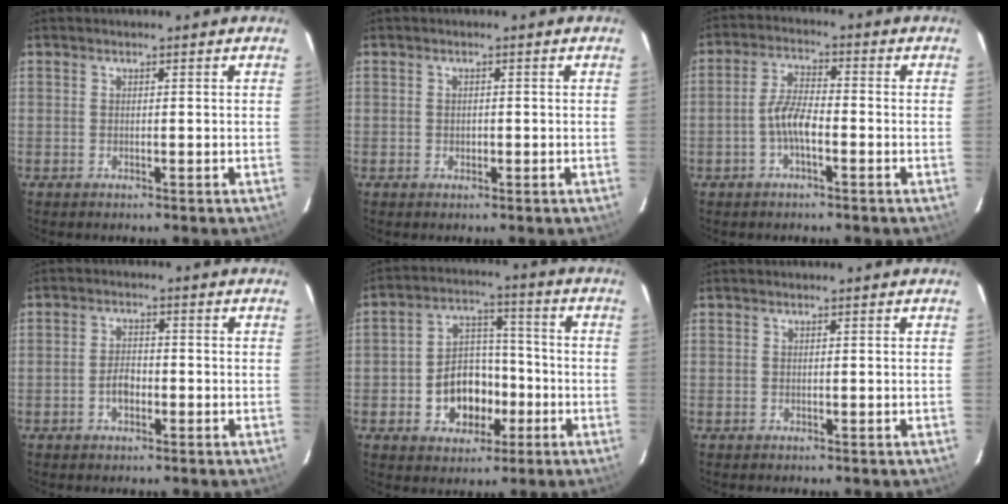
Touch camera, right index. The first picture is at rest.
{"total": 1.1, "force": [-0.2, 1.0, 0.5], "torque": [-0.007, 0.002, -0.003]}
{"total": 5.5, "force": [-2.0, 1.7, 4.8], "torque": [-0.102, 0.012, -0.040]}
{"total": 3.6, "force": [-1.4, 2.2, 2.5], "torque": [-0.049, 0.006, -0.024]}
{"total": 10.9, "force": [-3.5, 8.3, 6.2], "torque": [-0.127, 0.028, -0.042]}
{"total": 0.0}